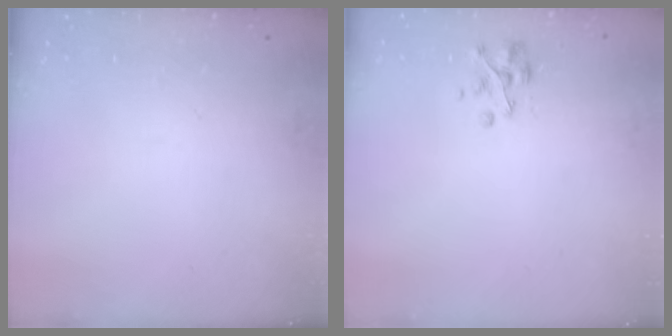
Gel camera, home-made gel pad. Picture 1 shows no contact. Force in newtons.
{"total": 2.9, "press": 2.9, "slide": 0.2}